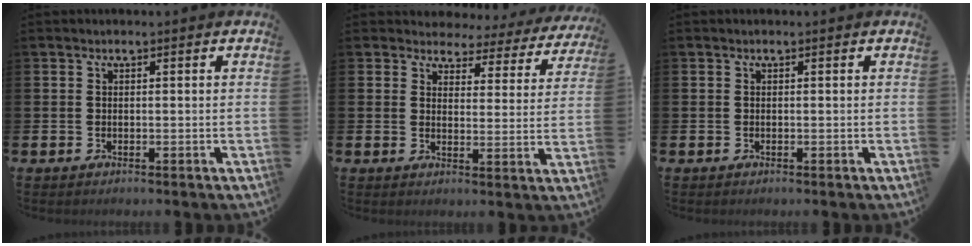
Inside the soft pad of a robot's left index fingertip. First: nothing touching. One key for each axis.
{"total": 3.0, "fx": 2.7, "fy": 1.4, "fz": 0.1, "tx": -0.015, "ty": -0.031, "tz": 0.038}
{"total": 0.0}